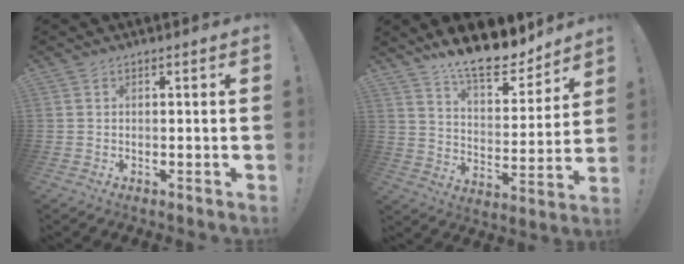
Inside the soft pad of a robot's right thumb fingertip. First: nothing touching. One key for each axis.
{"total": 15.5, "fx": 12.6, "fy": 5.3, "fz": 7.2, "tx": -0.118, "ty": -0.089, "tz": 0.220}